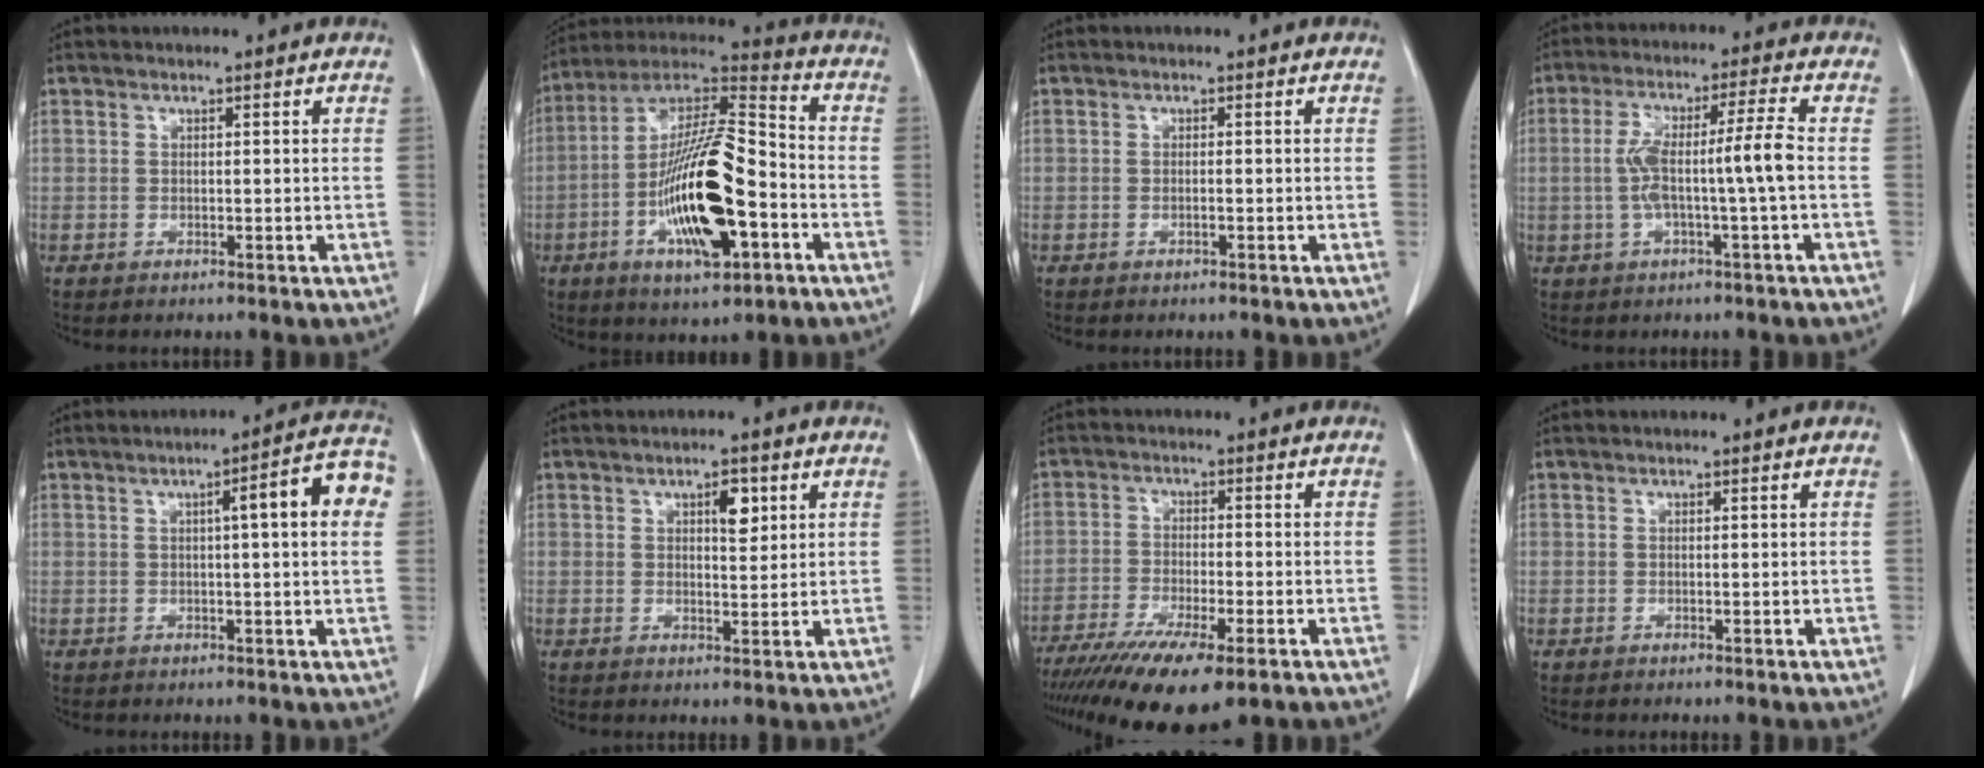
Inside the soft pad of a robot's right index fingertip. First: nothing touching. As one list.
[{"total": 19.6, "force": [-5.6, 4.8, 18.2], "torque": [-0.349, -0.001, -0.093]}, {"total": 0.6, "force": [-0.2, 0.0, 0.5], "torque": [-0.010, 0.001, -0.002]}, {"total": 8.6, "force": [-0.9, -0.4, 8.5], "torque": [-0.166, 0.020, -0.015]}, {"total": 8.8, "force": [1.9, 0.6, 8.6], "torque": [-0.109, 0.022, 0.014]}, {"total": 3.5, "force": [1.5, 1.3, 2.9], "torque": [-0.045, -0.001, 0.024]}, {"total": 12.5, "force": [-8.5, 2.3, 8.9], "torque": [-0.156, -0.031, -0.139]}, {"total": 0.0}]